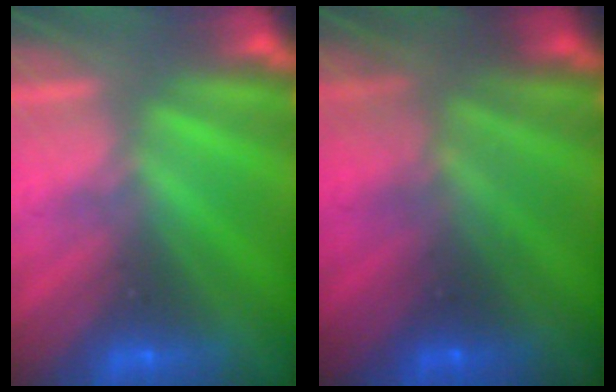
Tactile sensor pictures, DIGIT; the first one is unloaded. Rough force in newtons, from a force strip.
{"total": 8.3}